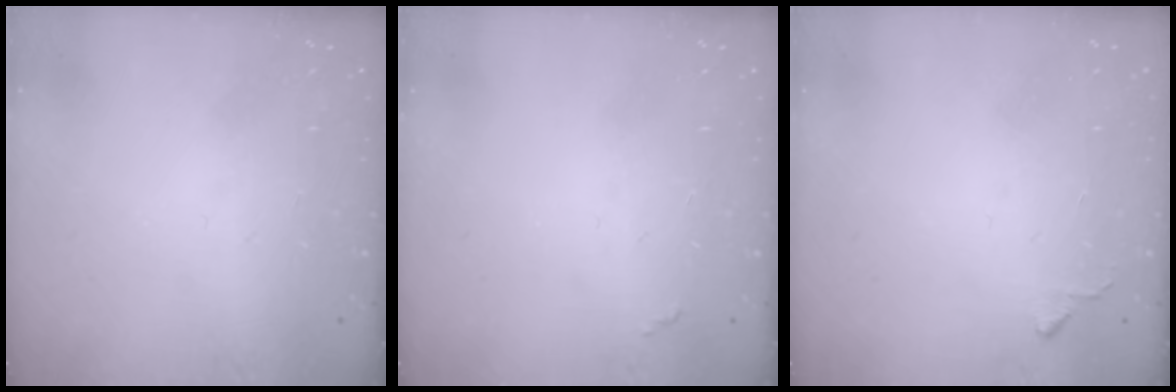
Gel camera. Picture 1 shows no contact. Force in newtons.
{"total": 2.8, "press": 2.8, "slide": 0.4}
{"total": 5.1, "press": 5.0, "slide": 0.7}